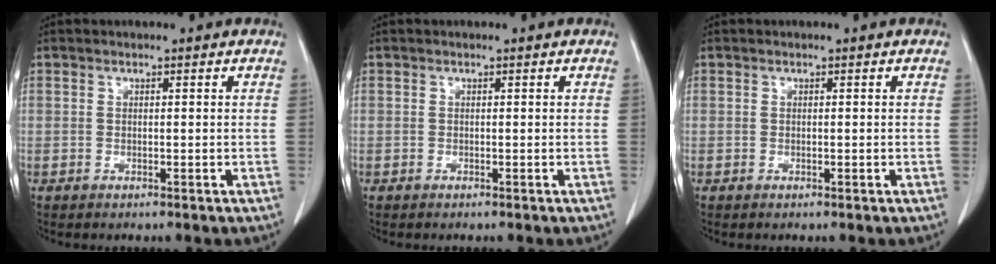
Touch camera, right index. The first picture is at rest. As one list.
[{"total": 0.0}, {"total": 0.0}]